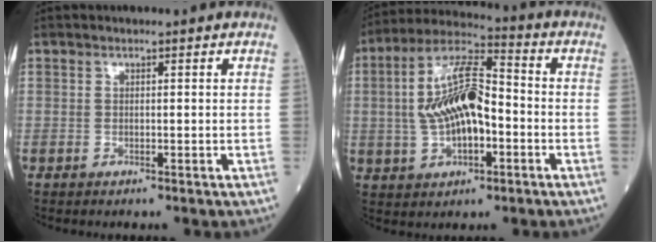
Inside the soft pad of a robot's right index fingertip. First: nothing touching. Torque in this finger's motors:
{"motor_torque": [1.40, 0.73, 0.39, 0.21]}